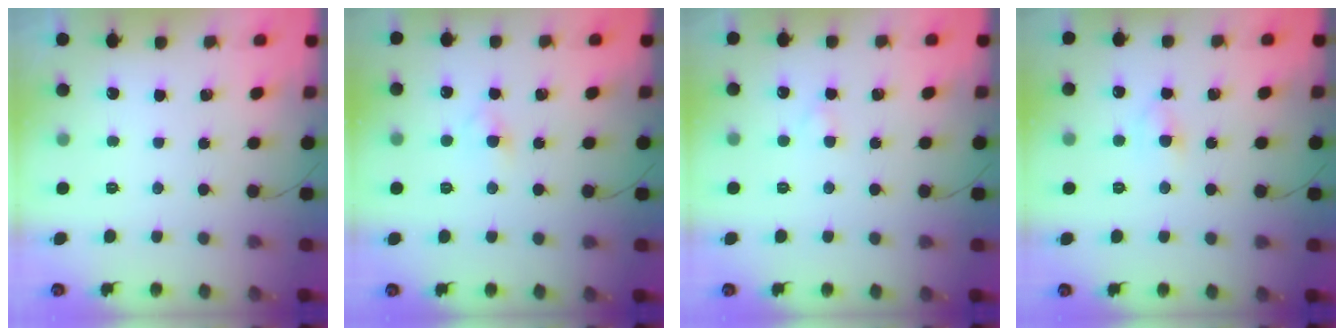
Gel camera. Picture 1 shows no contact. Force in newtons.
{"total": 2.5, "press": 2.4, "slide": 0.6}
{"total": 1.6, "press": 1.4, "slide": 0.7}
{"total": 3.6, "press": 3.4, "slide": 1.2}